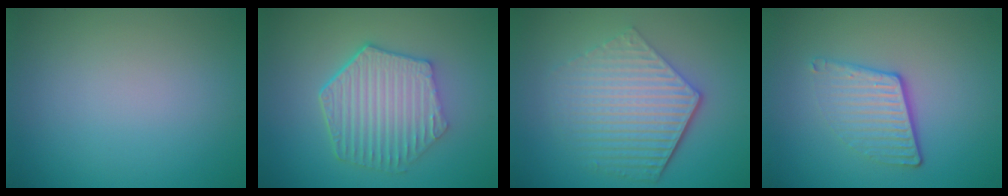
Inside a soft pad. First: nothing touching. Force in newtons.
{"total": 6.4, "press": 4.9, "slide": 4.1}
{"total": 6.1, "press": 4.4, "slide": 4.2}
{"total": 3.9, "press": 2.7, "slide": 2.8}